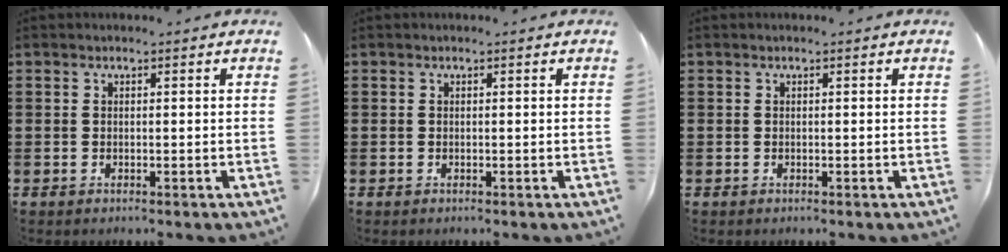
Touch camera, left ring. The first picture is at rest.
{"total": 0.0}
{"total": 0.0}